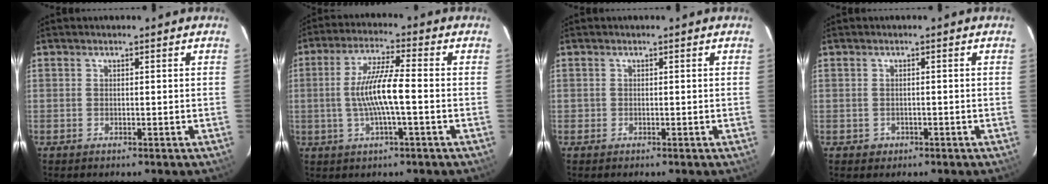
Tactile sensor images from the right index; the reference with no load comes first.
{"total": 9.2, "force": [-1.3, 0.8, 9.0], "torque": [-0.177, 0.003, -0.024]}
{"total": 0.6, "force": [-0.3, 0.6, 0.0], "torque": [0.000, -0.001, -0.004]}
{"total": 1.7, "force": [-0.7, 1.6, 0.3], "torque": [-0.005, 0.003, -0.003]}